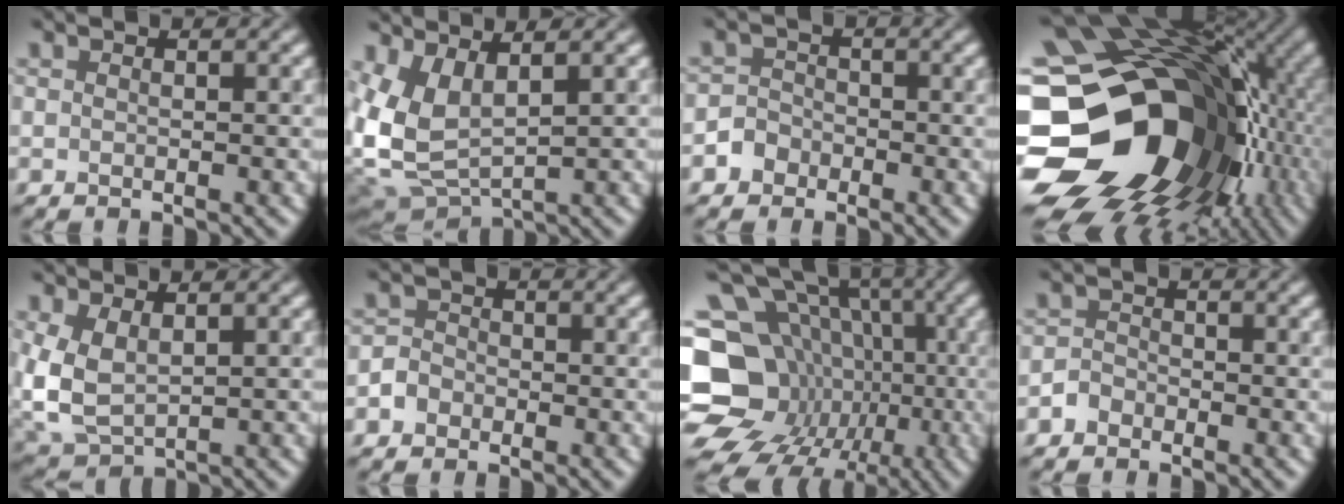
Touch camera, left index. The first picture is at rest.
{"total": 6.3, "force": [1.3, 2.8, 5.5], "torque": [-0.136, -0.004, 0.030]}
{"total": 1.9, "force": [-1.3, 1.4, 0.0], "torque": [0.016, 0.007, -0.033]}
{"total": 21.3, "force": [-3.7, 16.3, 13.2], "torque": [-0.233, -0.025, -0.045]}
{"total": 4.9, "force": [0.6, 3.0, 3.8], "torque": [-0.099, -0.004, 0.017]}
{"total": 1.5, "force": [-1.0, 1.1, 0.2], "torque": [0.004, 0.005, -0.026]}
{"total": 18.6, "force": [-5.4, 15.8, 8.2], "torque": [-0.159, -0.006, -0.098]}
{"total": 1.4, "force": [-1.2, 0.7, 0.0], "torque": [0.004, 0.007, -0.026]}